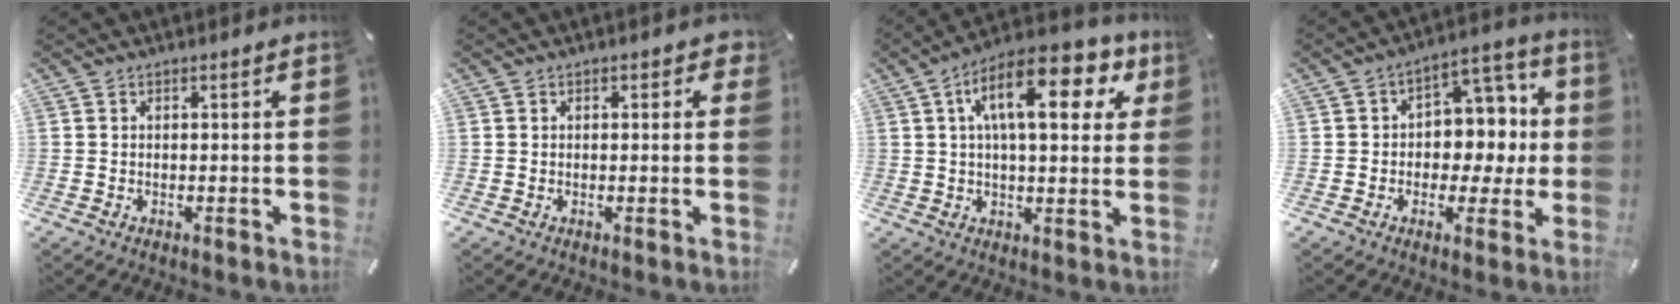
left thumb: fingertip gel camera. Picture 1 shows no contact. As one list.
[{"total": 1.5, "force": [0.4, 1.2, 0.8], "torque": [-0.001, 0.000, 0.002]}, {"total": 17.2, "force": [7.0, 7.4, 13.9], "torque": [-0.218, -0.013, 0.111]}, {"total": 10.3, "force": [-0.2, 8.5, 5.8], "torque": [-0.063, -0.001, 0.001]}]